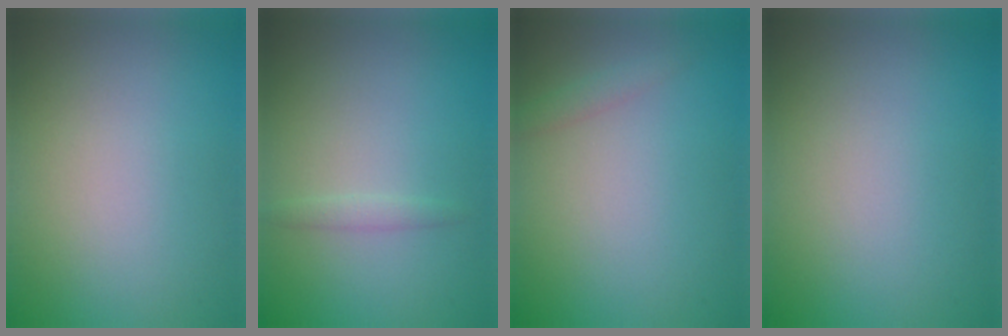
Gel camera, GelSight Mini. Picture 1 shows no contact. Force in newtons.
{"total": 0.8, "press": 0.8, "slide": 0.0}
{"total": 1.0, "press": 1.0, "slide": 0.0}
{"total": 0.0}